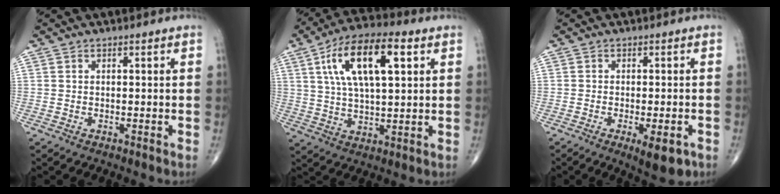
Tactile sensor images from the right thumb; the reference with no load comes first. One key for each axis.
{"total": 16.1, "fx": 5.4, "fy": 6.4, "fz": 13.7, "tx": -0.240, "ty": 0.007, "tz": 0.092}
{"total": 6.2, "fx": -2.7, "fy": 2.0, "fz": 5.2, "tx": -0.070, "ty": -0.002, "tz": -0.032}